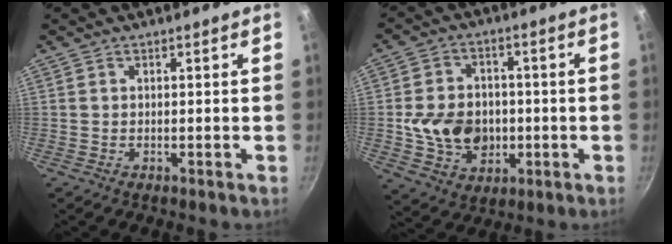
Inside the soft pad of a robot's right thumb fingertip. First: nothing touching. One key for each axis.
{"total": 12.7, "fx": -1.2, "fy": 10.2, "fz": 7.4, "tx": -0.102, "ty": 0.014, "tz": -0.013}